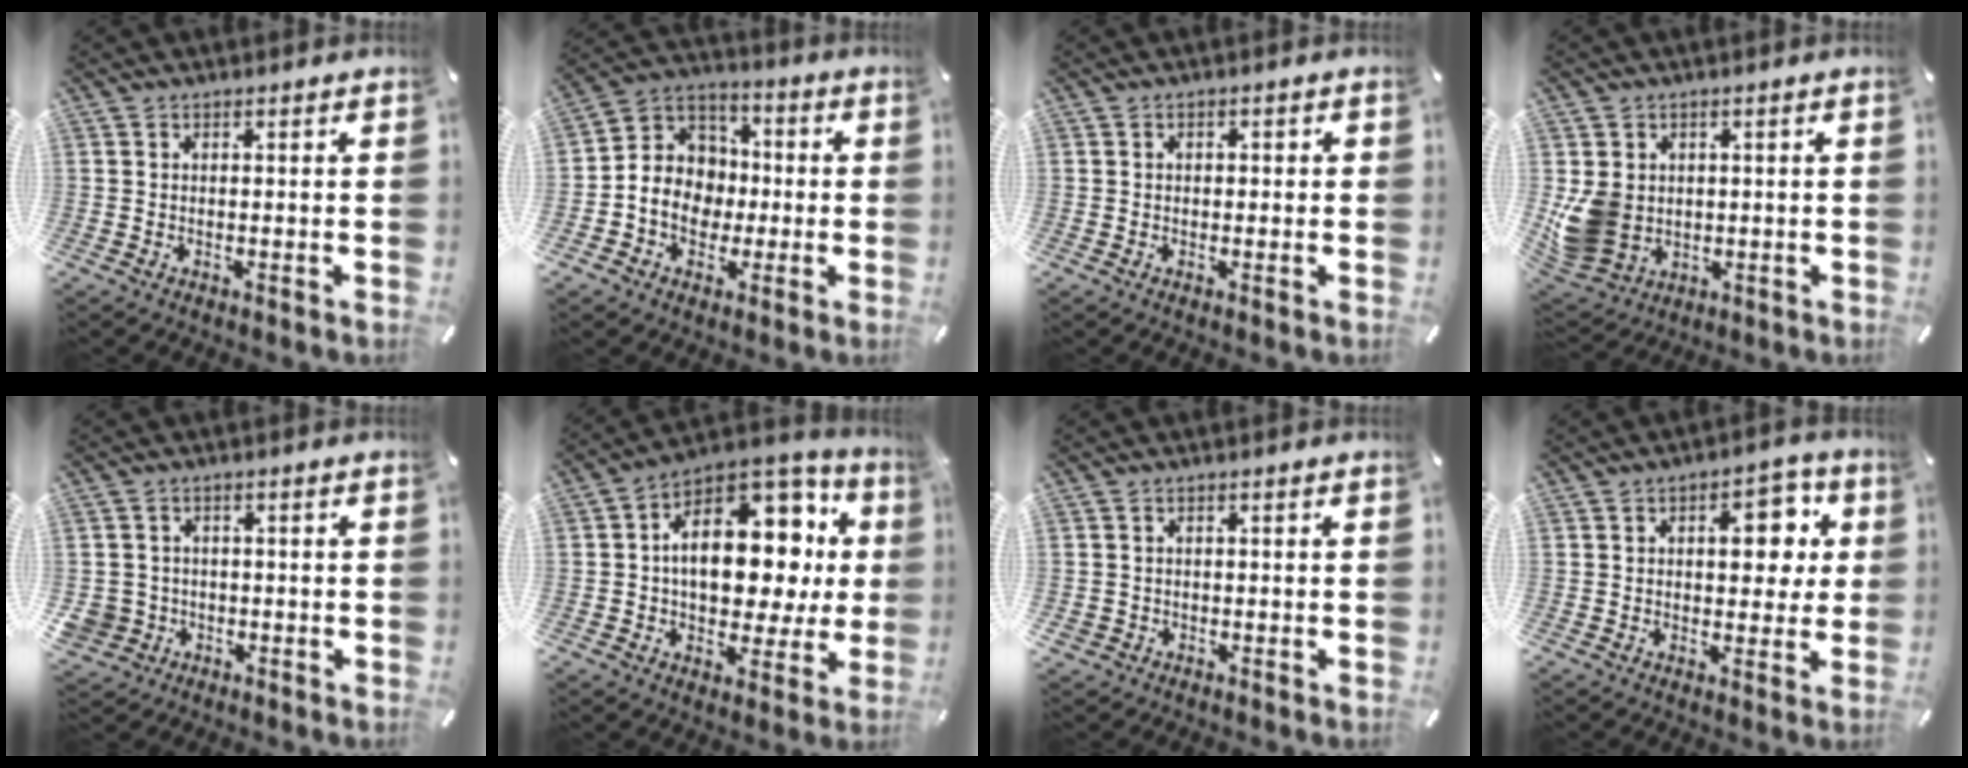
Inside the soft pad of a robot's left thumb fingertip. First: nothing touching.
{"total": 10.2, "force": [-2.7, 9.4, 3.1], "torque": [-0.068, 0.016, -0.049]}
{"total": 1.0, "force": [-0.2, 0.8, 0.6], "torque": [-0.011, 0.004, -0.006]}
{"total": 9.4, "force": [0.1, 8.5, 4.1], "torque": [-0.107, 0.001, 0.004]}
{"total": 4.5, "force": [-1.3, 4.3, 0.6], "torque": [-0.019, 0.003, -0.026]}
{"total": 18.6, "force": [2.3, 12.5, 13.6], "torque": [-0.189, -0.020, 0.044]}
{"total": 1.5, "force": [-0.5, 1.3, 0.3], "torque": [-0.006, 0.003, -0.013]}
{"total": 10.6, "force": [2.4, 6.4, 8.1], "torque": [-0.081, -0.011, 0.029]}